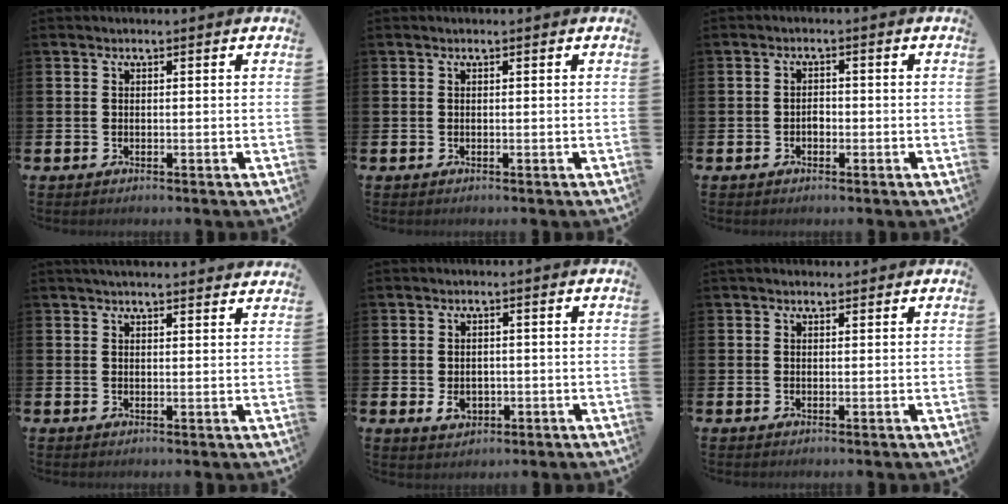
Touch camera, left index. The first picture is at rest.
{"total": 0.0}
{"total": 1.3, "force": [-0.5, 1.0, 0.8], "torque": [-0.006, -0.002, -0.012]}
{"total": 2.5, "force": [2.4, 0.0, 0.3], "torque": [-0.009, -0.009, 0.044]}
{"total": 2.5, "force": [-0.4, 1.9, 1.7], "torque": [-0.019, -0.002, -0.012]}
{"total": 0.9, "force": [0.8, 0.4, 0.2], "torque": [0.010, -0.001, 0.010]}